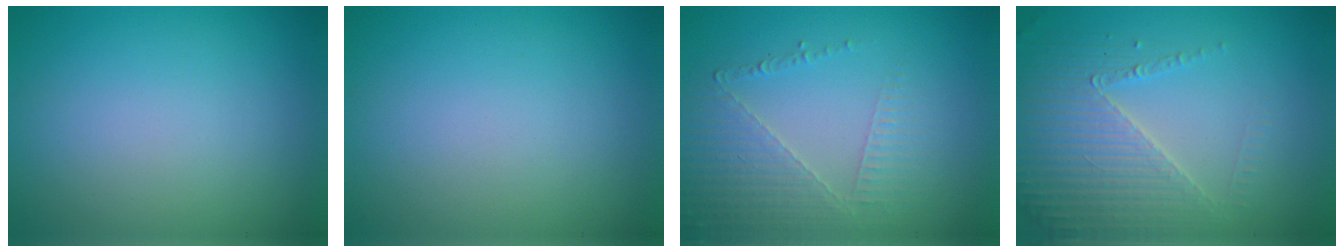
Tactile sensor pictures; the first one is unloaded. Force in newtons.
{"total": 0.0}
{"total": 3.7, "press": 3.1, "slide": 2.0}
{"total": 4.1, "press": 3.7, "slide": 1.8}